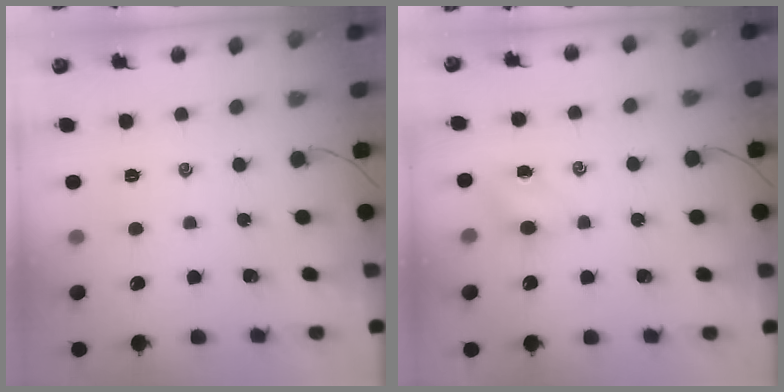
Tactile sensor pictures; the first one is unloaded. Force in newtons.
{"total": 4.2, "press": 4.0, "slide": 1.1}